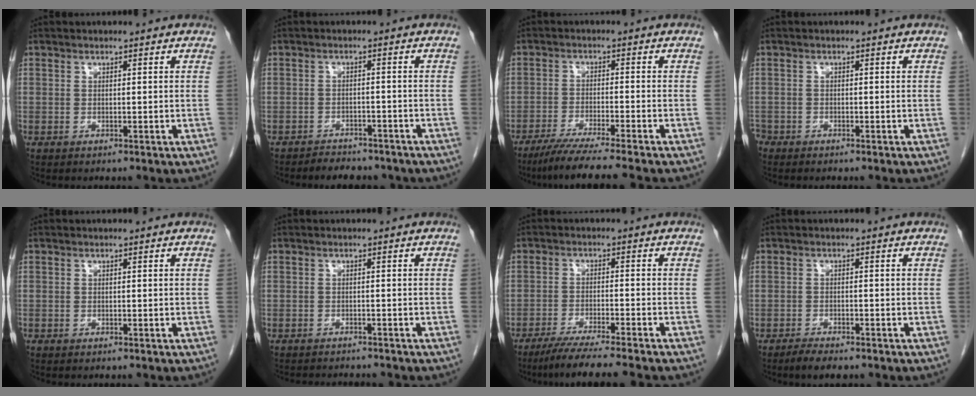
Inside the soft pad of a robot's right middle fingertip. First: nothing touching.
{"total": 6.2, "force": [-5.4, 2.5, 1.8], "torque": [-0.026, 0.003, -0.065]}
{"total": 9.4, "force": [-7.9, -1.3, 5.0], "torque": [-0.064, -0.030, -0.126]}
{"total": 1.7, "force": [-1.4, 0.9, 0.2], "torque": [-0.008, 0.001, -0.026]}
{"total": 0.0}
{"total": 4.8, "force": [-4.6, 0.6, 1.1], "torque": [-0.013, -0.009, -0.063]}
{"total": 9.3, "force": [-7.8, -1.0, 4.8], "torque": [-0.062, -0.028, -0.124]}
{"total": 3.0, "force": [-2.4, 0.6, 1.6], "torque": [-0.031, -0.005, -0.038]}